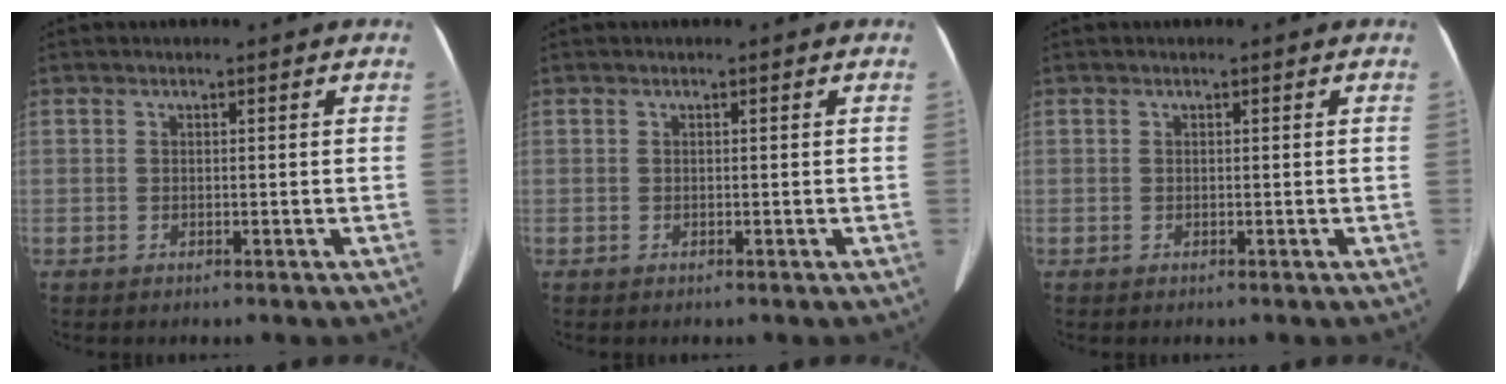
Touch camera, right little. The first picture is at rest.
{"total": 0.0}
{"total": 0.0}